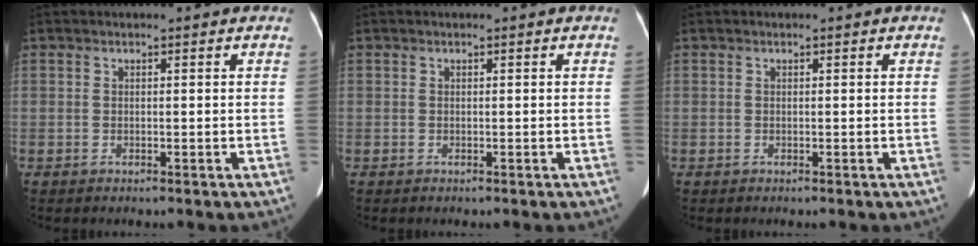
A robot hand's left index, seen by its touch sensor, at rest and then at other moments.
{"total": 0.0}
{"total": 0.0}